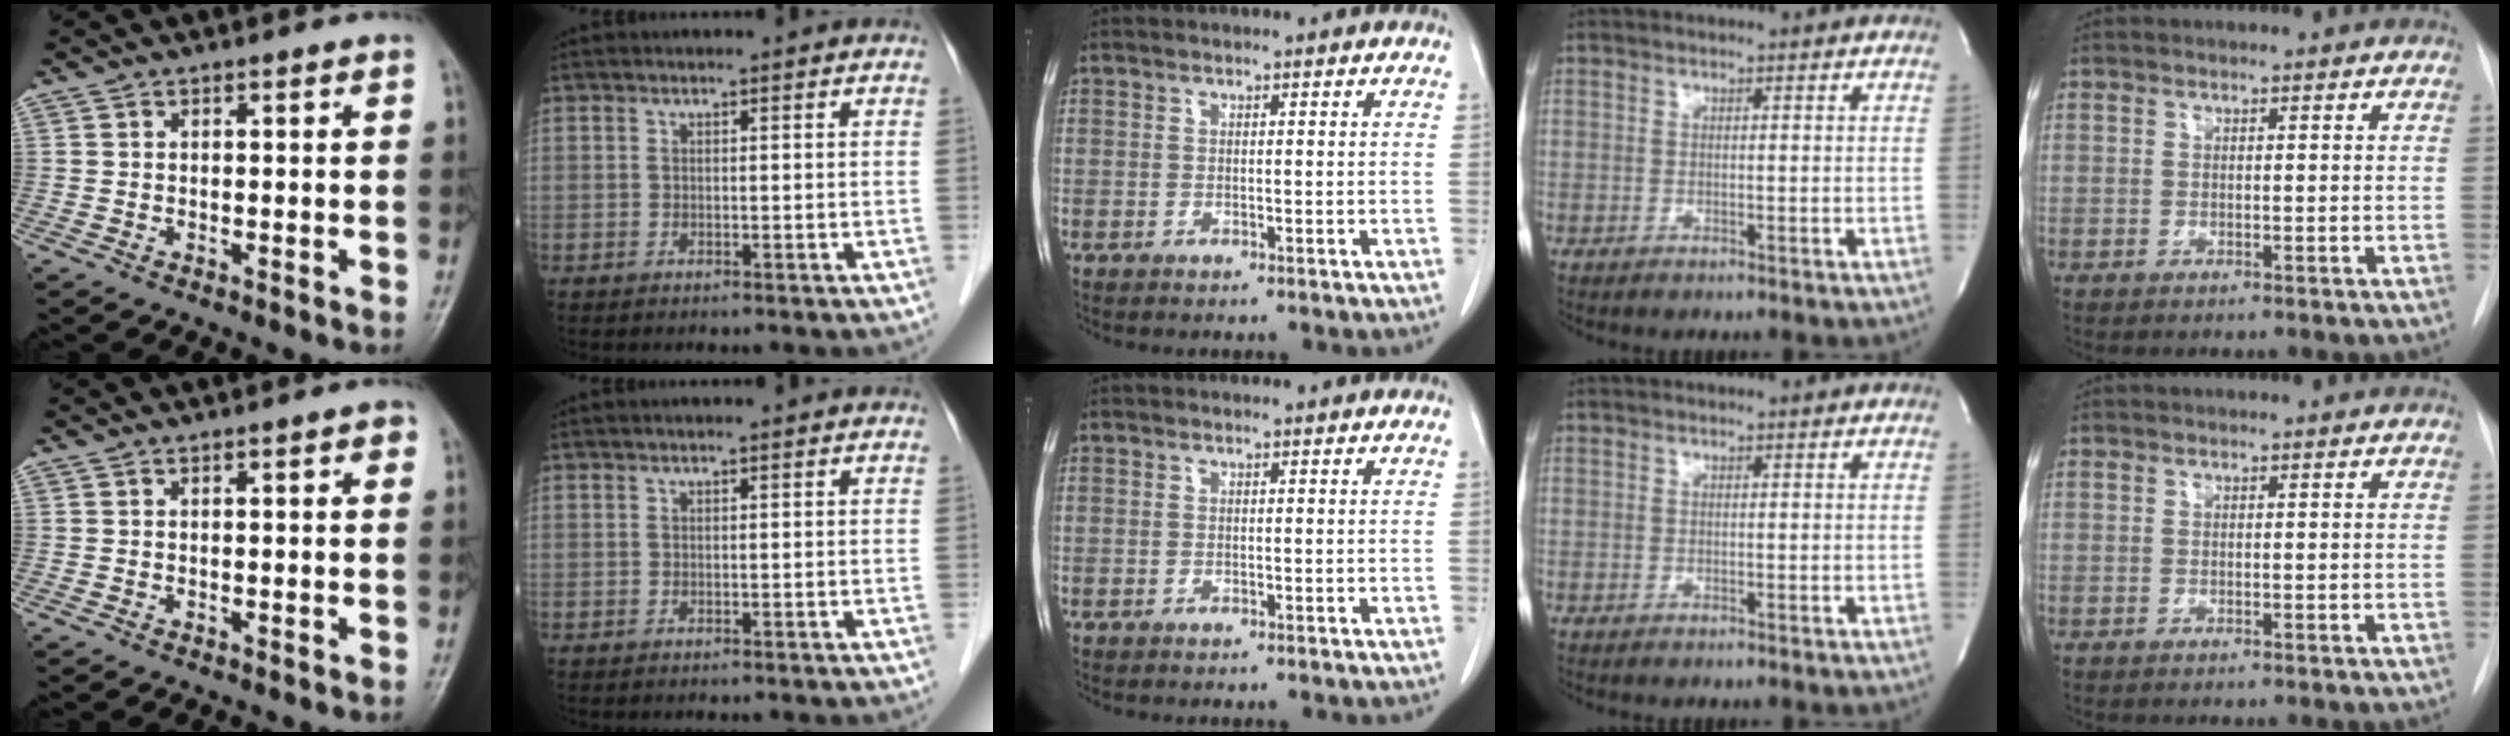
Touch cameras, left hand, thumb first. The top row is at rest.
{"thumb": {"total": 1.5, "force": [0.5, 0.5, 1.3], "torque": [-0.014, 0.003, 0.003]}, "index": {"total": 0.6, "force": [0.5, 0.0, 0.4], "torque": [-0.007, 0.007, 0.008]}}